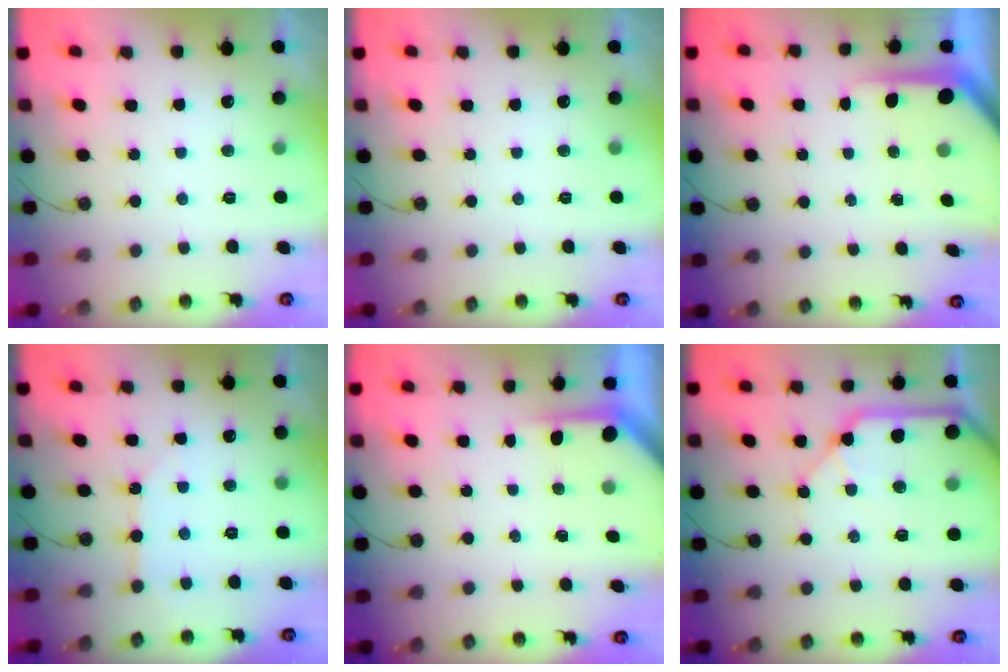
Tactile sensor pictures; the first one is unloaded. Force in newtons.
{"total": 0.0}
{"total": 5.4, "press": 5.4, "slide": 0.4}
{"total": 2.7, "press": 2.7, "slide": 0.2}
{"total": 3.5, "press": 3.5, "slide": 0.4}
{"total": 14.5, "press": 14.4, "slide": 2.1}